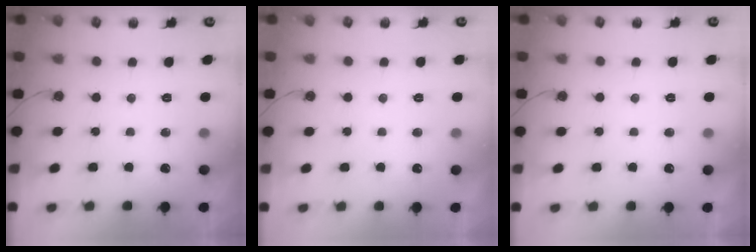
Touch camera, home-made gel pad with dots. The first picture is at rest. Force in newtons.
{"total": 0.0}
{"total": 0.0}